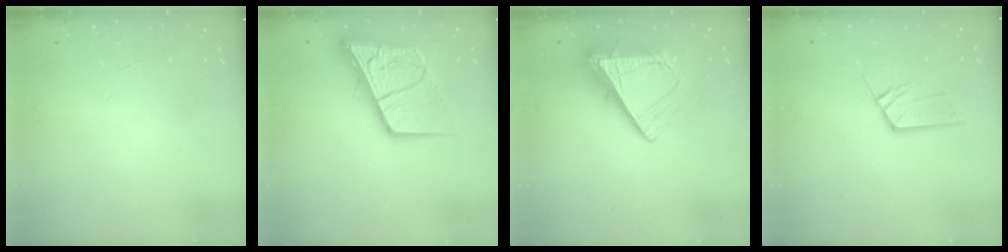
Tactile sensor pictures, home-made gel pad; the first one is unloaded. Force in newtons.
{"total": 17.9, "press": 17.8, "slide": 2.0}
{"total": 10.9, "press": 10.8, "slide": 1.6}
{"total": 7.8, "press": 7.8, "slide": 0.6}